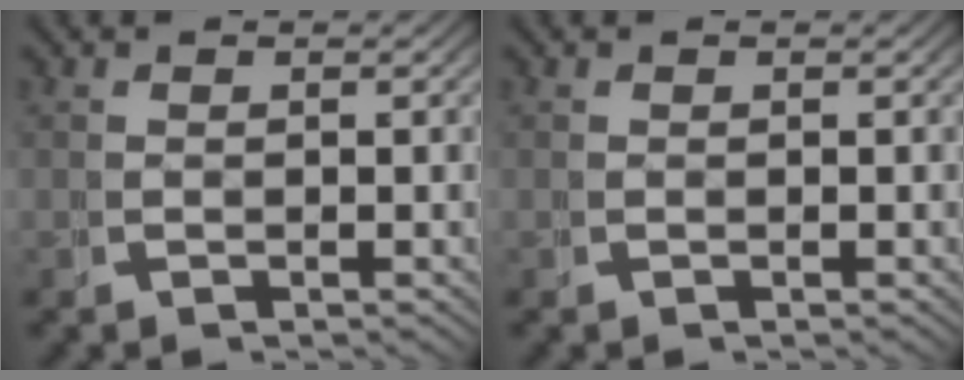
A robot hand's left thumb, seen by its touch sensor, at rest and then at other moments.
{"total": 0.0}